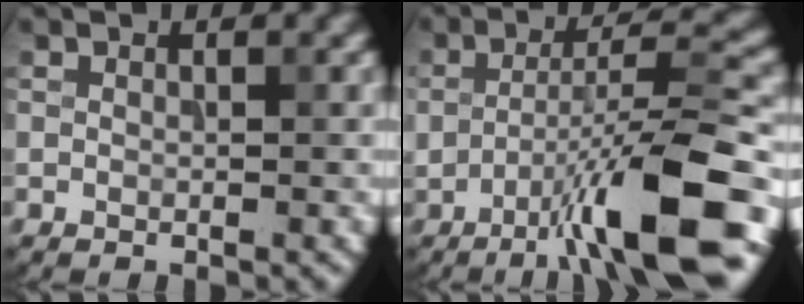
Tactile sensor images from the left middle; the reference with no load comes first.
{"total": 10.6, "force": [-4.5, 2.1, 9.4], "torque": [-0.145, 0.012, -0.078]}